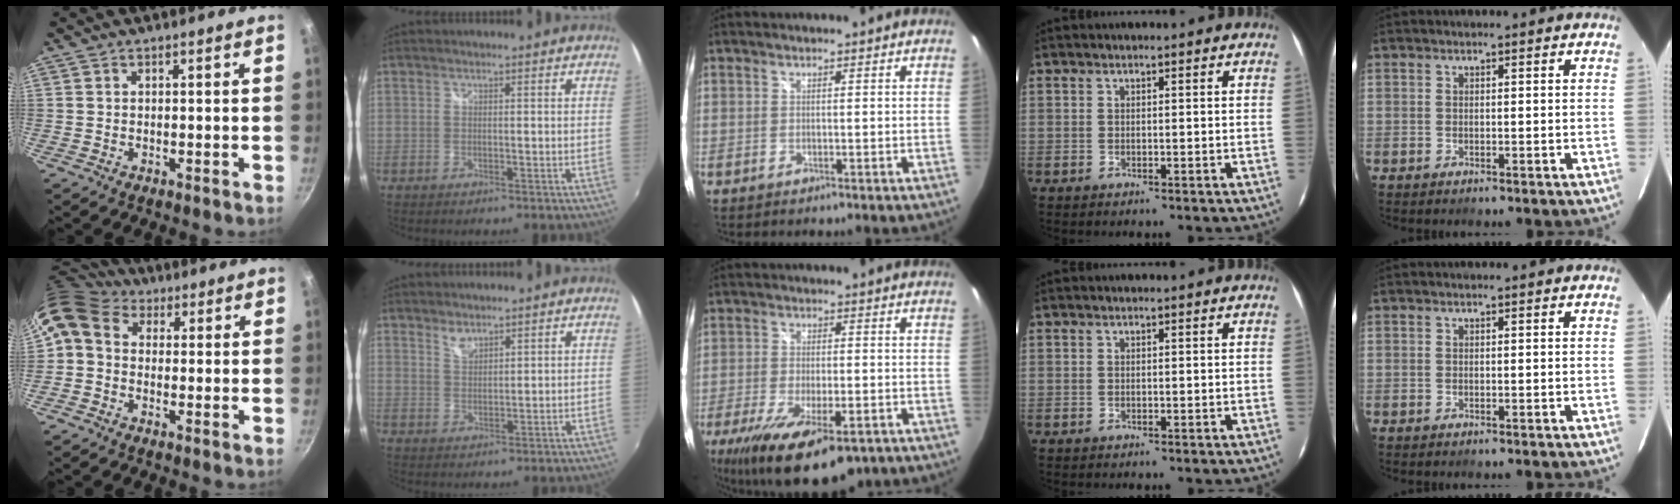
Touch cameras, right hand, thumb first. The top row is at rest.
{"thumb": {"total": 8.7, "force": [2.2, 6.9, 4.8], "torque": [-0.089, 0.018, 0.019]}, "index": {"total": 2.6, "force": [2.1, 1.1, 1.0], "torque": [-0.016, 0.000, 0.038]}, "middle": {"total": 19.3, "force": [-12.1, 6.7, 13.5], "torque": [-0.267, -0.063, -0.184]}}